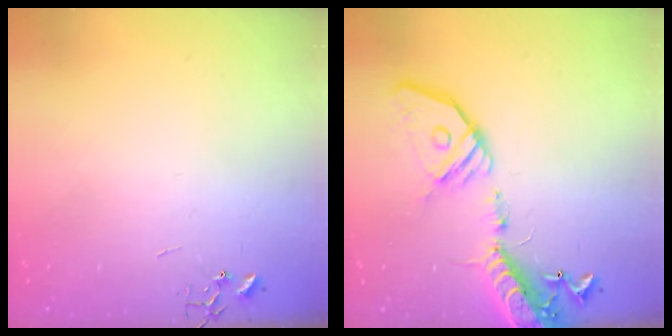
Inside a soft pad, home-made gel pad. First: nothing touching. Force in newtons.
{"total": 19.7, "press": 19.4, "slide": 3.9}